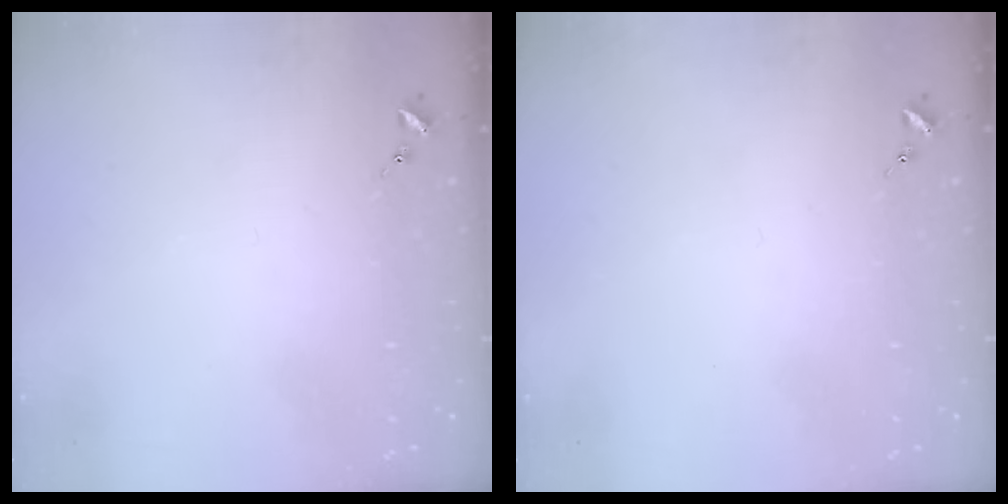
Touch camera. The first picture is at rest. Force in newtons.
{"total": 0.0}